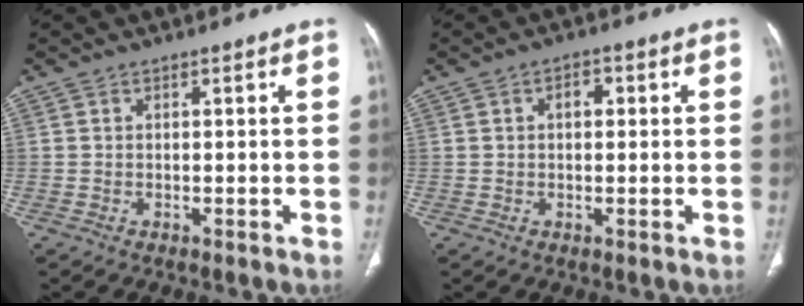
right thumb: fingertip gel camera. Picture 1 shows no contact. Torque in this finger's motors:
{"motor_torque": [-0.55, 0.62, -0.29, 0.06, 0.09]}